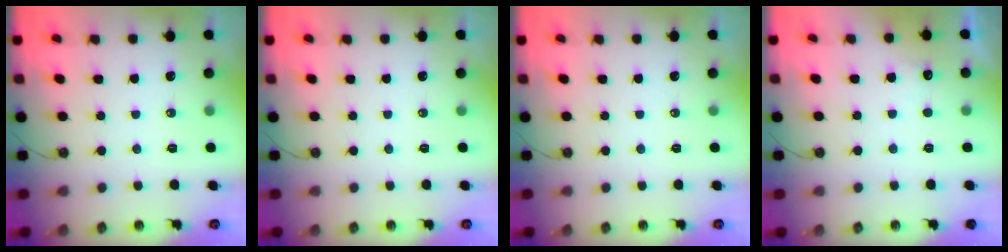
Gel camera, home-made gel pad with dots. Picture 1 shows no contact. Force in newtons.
{"total": 0.0}
{"total": 0.0}
{"total": 4.2, "press": 4.0, "slide": 1.2}